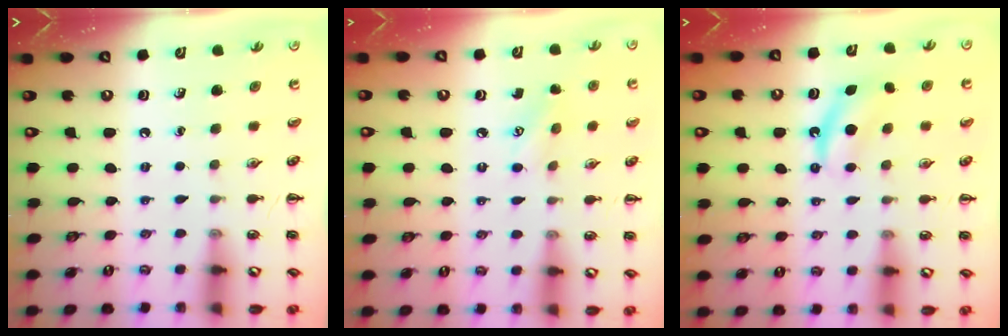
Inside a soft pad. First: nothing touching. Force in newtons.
{"total": 5.5, "press": 5.4, "slide": 1.2}
{"total": 5.7, "press": 5.6, "slide": 1.3}